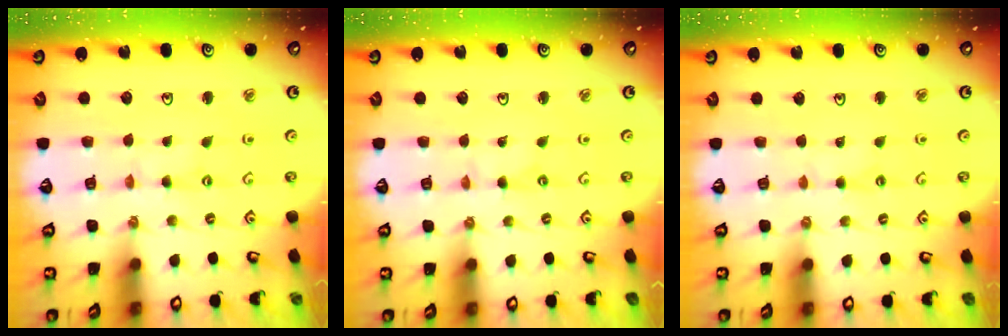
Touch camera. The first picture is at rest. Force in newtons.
{"total": 0.0}
{"total": 1.1, "press": 1.1, "slide": 0.3}